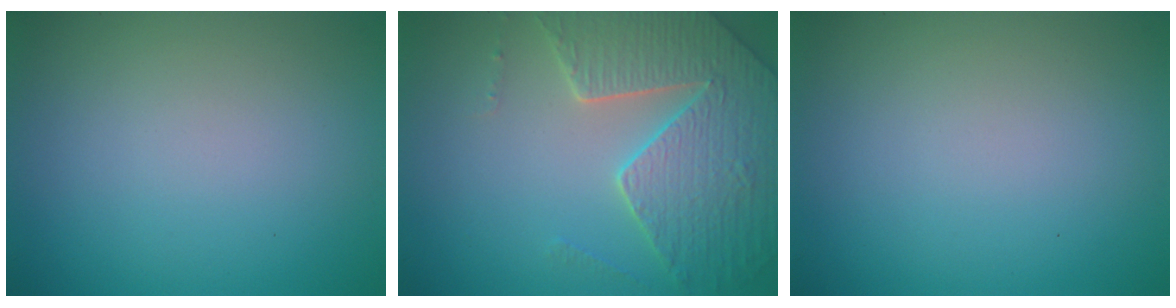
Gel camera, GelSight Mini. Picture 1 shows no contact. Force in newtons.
{"total": 5.2, "press": 5.0, "slide": 1.4}
{"total": 0.0}